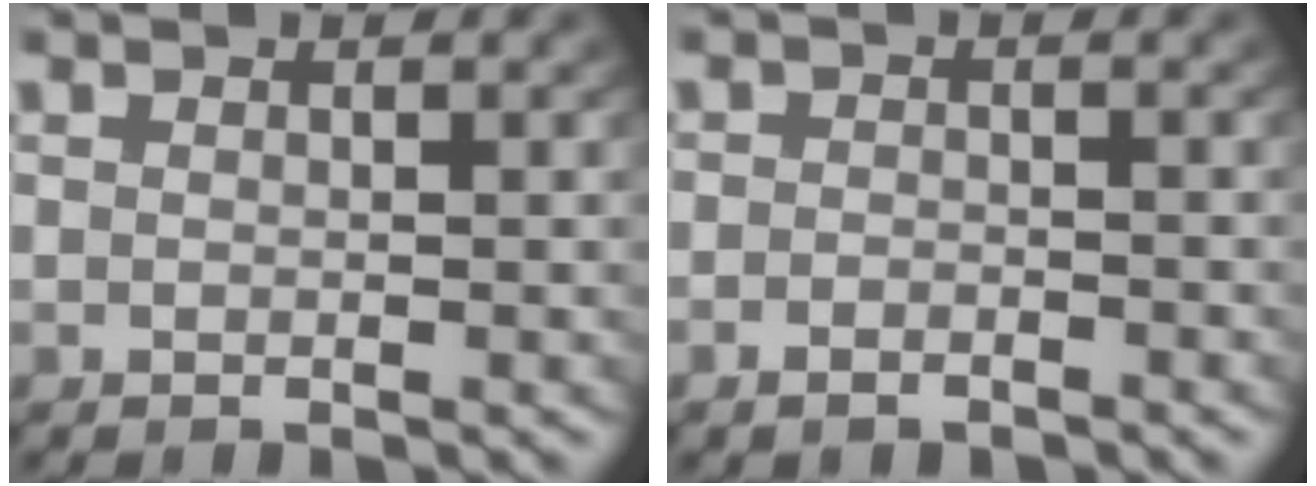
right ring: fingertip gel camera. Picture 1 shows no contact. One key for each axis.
{"total": 1.6, "fx": -1.4, "fy": 0.7, "fz": 0.3, "tx": -0.009, "ty": -0.010, "tz": -0.020}